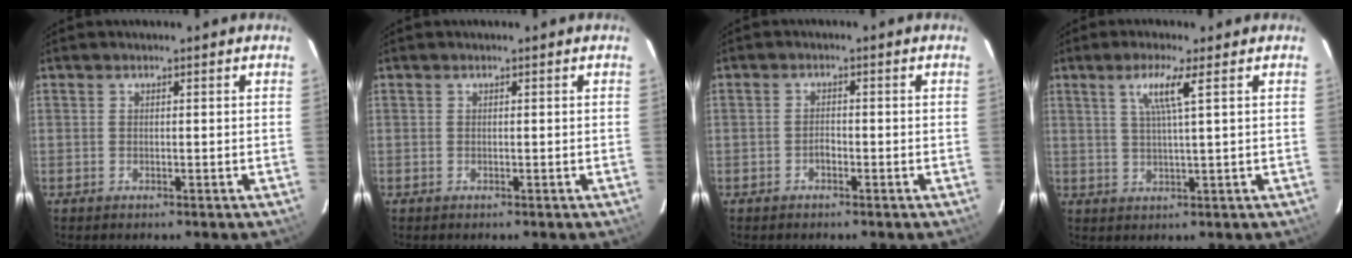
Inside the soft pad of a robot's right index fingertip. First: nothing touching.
{"total": 0.0}
{"total": 1.2, "force": [-0.8, 0.7, 0.6], "torque": [-0.011, 0.004, -0.014]}
{"total": 4.9, "force": [2.2, -0.6, 4.4], "torque": [-0.081, 0.000, 0.041]}